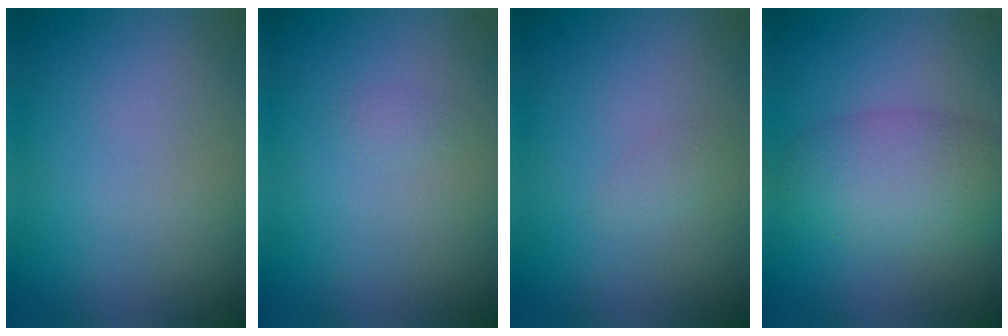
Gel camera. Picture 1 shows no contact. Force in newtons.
{"total": 0.5, "press": 0.5, "slide": 0.1}
{"total": 0.7, "press": 0.7, "slide": 0.0}
{"total": 5.5, "press": 5.5, "slide": 0.1}